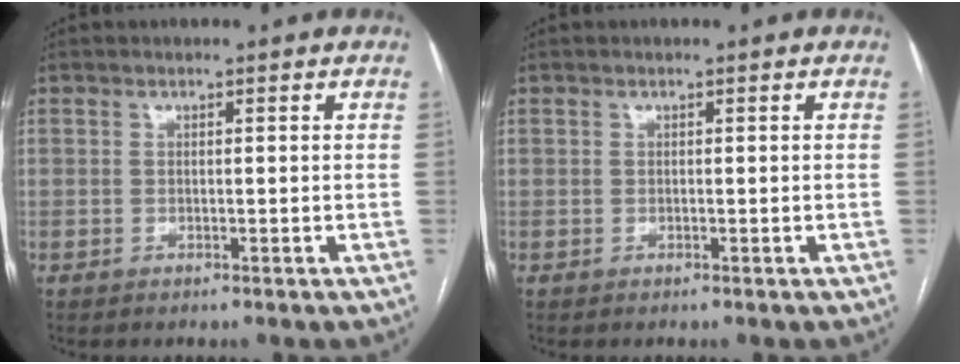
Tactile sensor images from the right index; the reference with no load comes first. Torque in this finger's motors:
{"motor_torque": [0.00, 0.00, 0.00, 0.00]}